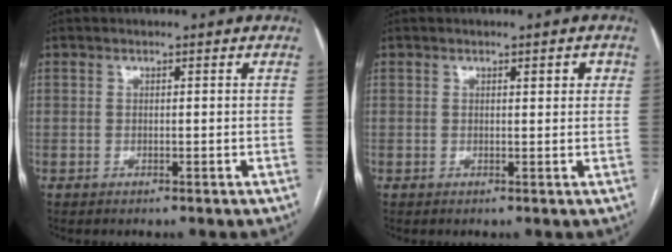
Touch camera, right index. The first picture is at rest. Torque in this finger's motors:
{"motor_torque": [0.05, 0.08, 0.01, 0.01]}